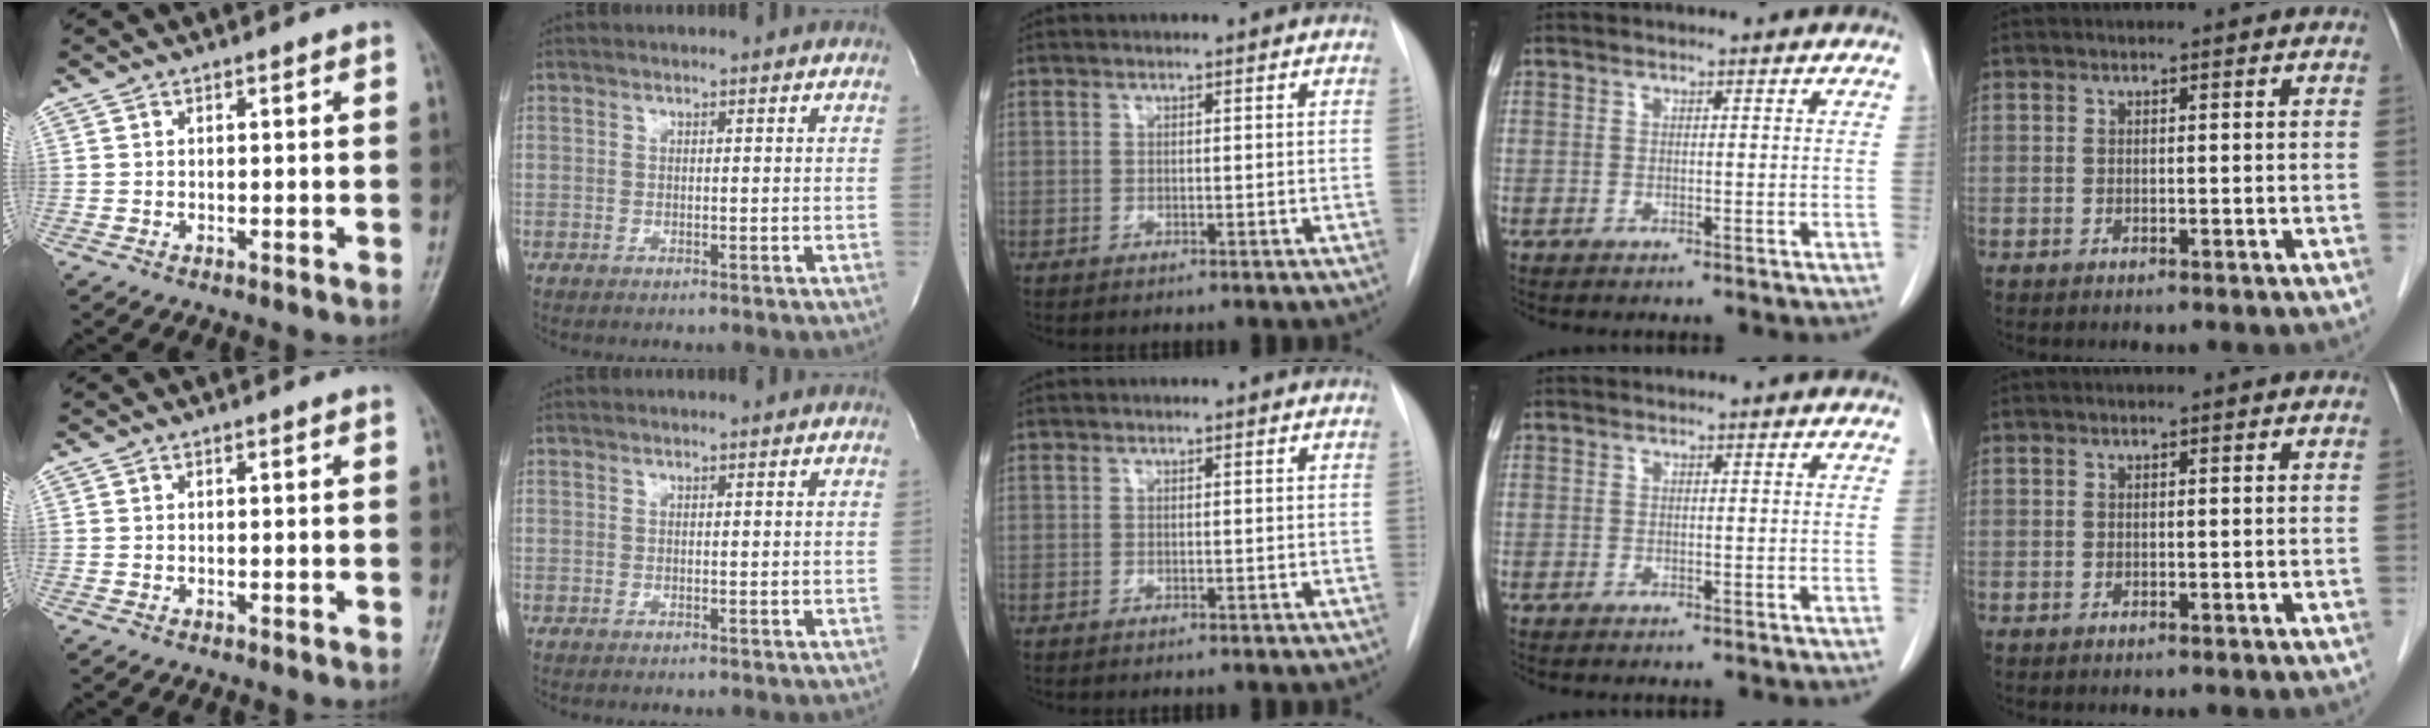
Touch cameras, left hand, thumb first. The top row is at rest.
{}